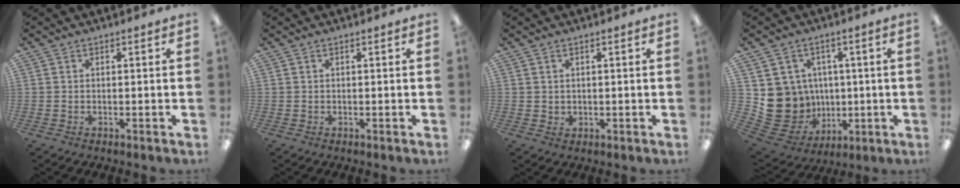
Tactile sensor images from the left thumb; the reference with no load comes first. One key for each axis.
{"total": 0.0}
{"total": 1.4, "fx": 1.0, "fy": 1.0, "fz": 0.3, "tx": -0.007, "ty": 0.003, "tz": 0.018}
{"total": 10.4, "fx": -0.5, "fy": 10.3, "fz": 1.7, "tx": -0.064, "ty": -0.003, "tz": 0.005}